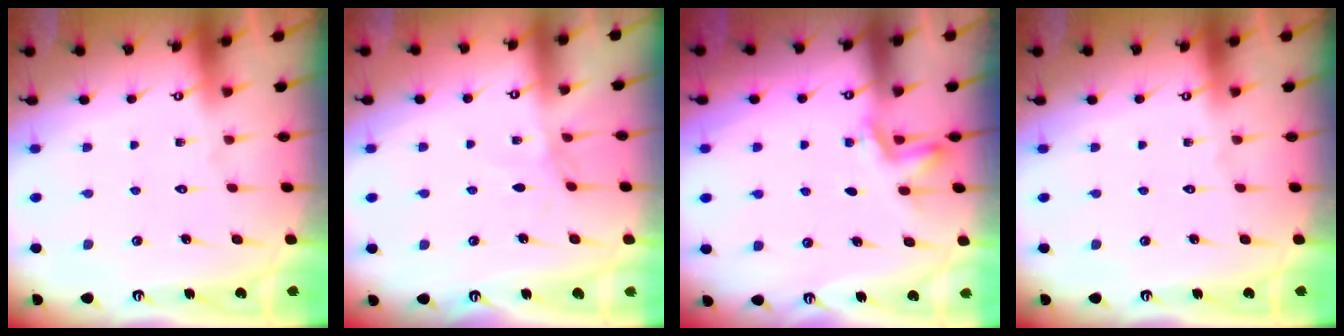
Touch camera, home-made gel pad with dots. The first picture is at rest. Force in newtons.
{"total": 2.4, "press": 2.4, "slide": 0.5}
{"total": 2.0, "press": 1.7, "slide": 1.0}
{"total": 0.0}